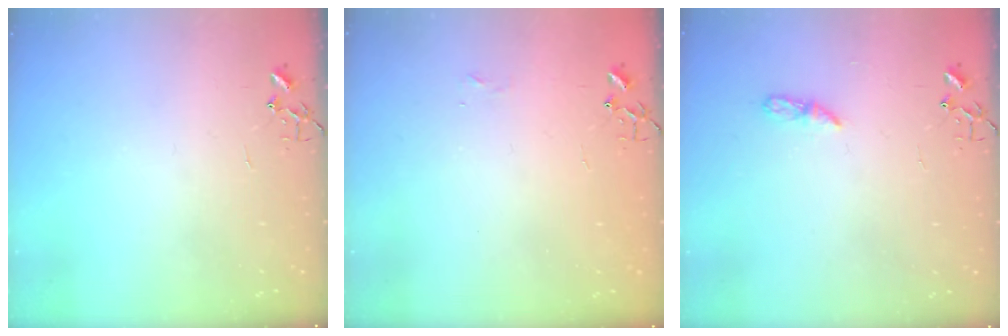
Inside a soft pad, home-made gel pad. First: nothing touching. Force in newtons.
{"total": 3.9, "press": 3.8, "slide": 0.6}
{"total": 5.0, "press": 4.9, "slide": 0.6}